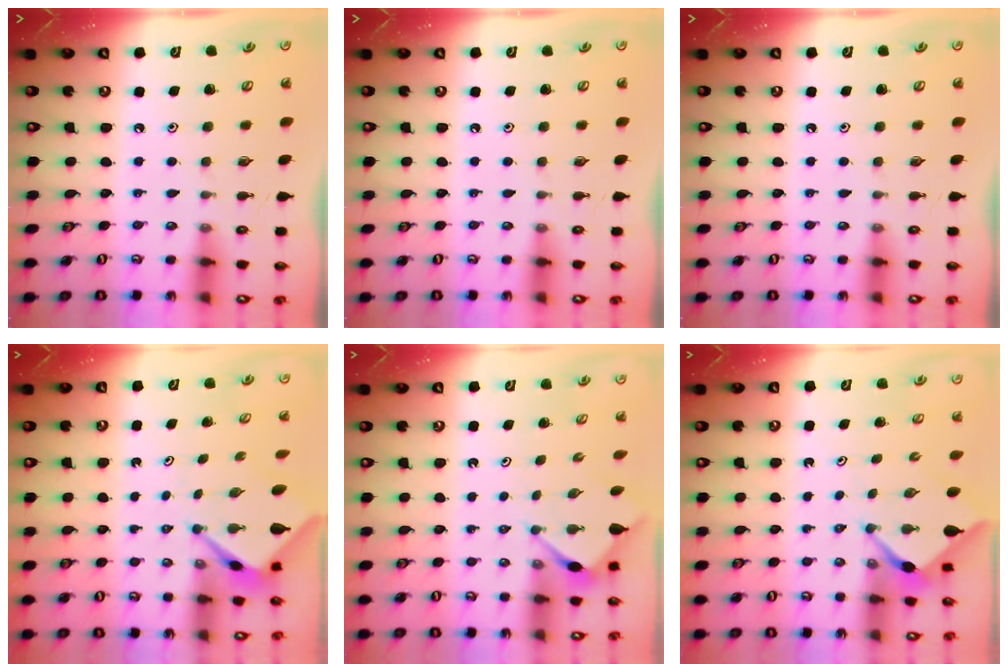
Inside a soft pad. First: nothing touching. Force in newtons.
{"total": 0.0}
{"total": 0.0}
{"total": 3.2, "press": 3.2, "slide": 0.1}
{"total": 3.2, "press": 3.2, "slide": 0.3}
{"total": 2.4, "press": 2.4, "slide": 0.2}